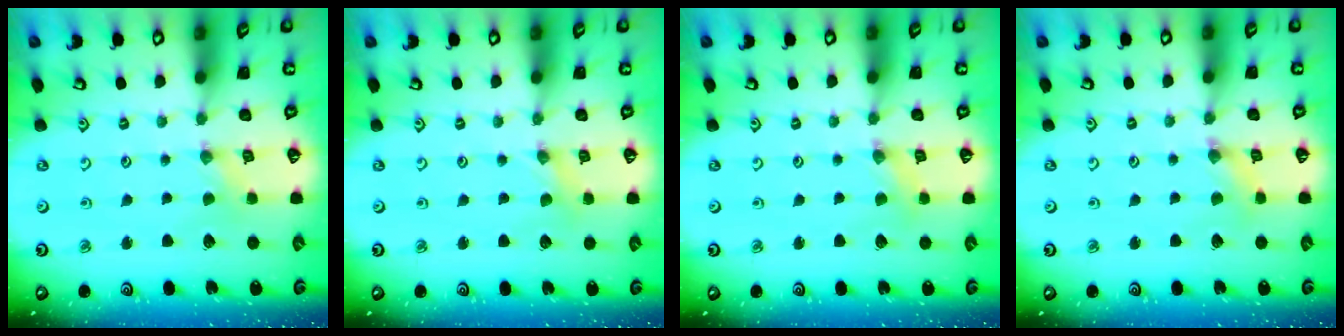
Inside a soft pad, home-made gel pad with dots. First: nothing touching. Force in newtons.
{"total": 0.6, "press": 0.6, "slide": 0.1}
{"total": 0.9, "press": 0.9, "slide": 0.3}
{"total": 1.7, "press": 1.7, "slide": 0.2}